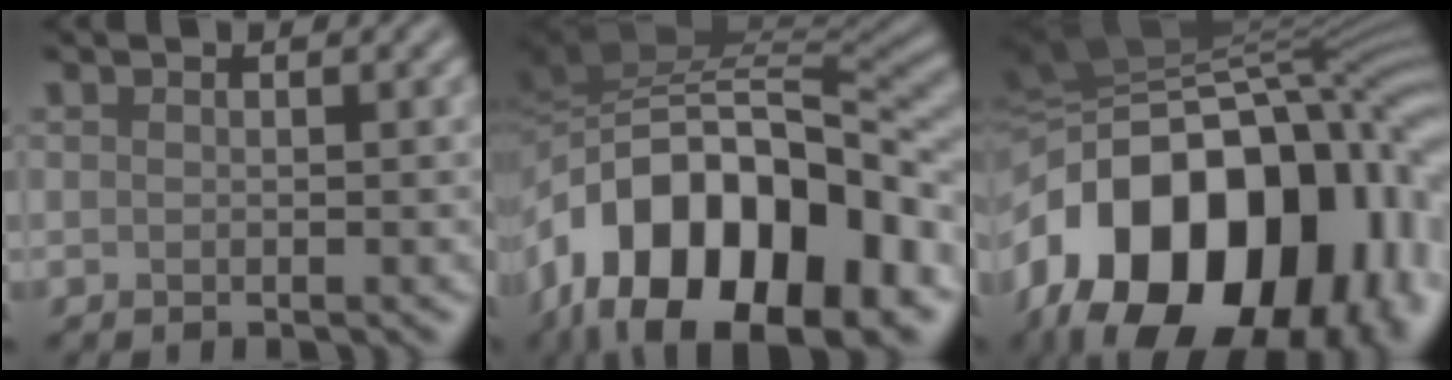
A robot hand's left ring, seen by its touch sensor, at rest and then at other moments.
{"total": 15.9, "force": [-6.5, 8.8, 11.6], "torque": [-0.180, 0.024, -0.118]}
{"total": 20.0, "force": [-5.5, 12.9, 14.2], "torque": [-0.250, 0.014, -0.102]}